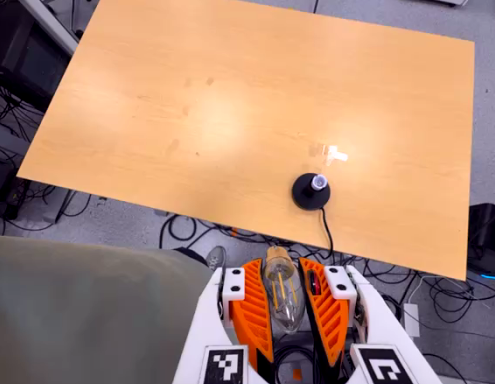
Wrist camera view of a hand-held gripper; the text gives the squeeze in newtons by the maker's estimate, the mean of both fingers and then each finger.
{"total": 22.2, "left": 23.5, "right": 20.8}